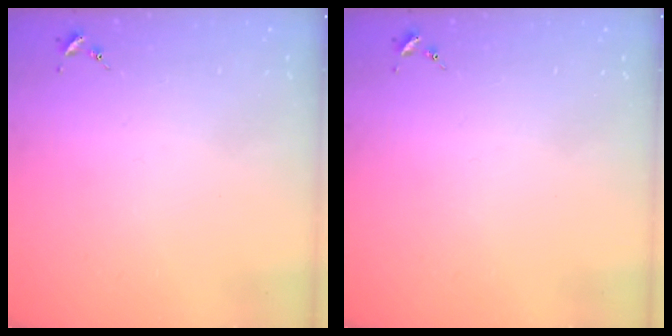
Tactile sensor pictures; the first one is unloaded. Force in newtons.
{"total": 0.0}